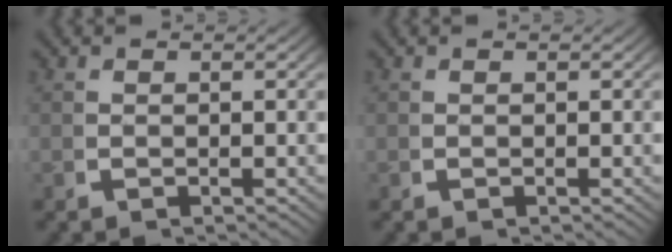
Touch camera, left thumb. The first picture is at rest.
{"total": 0.0}